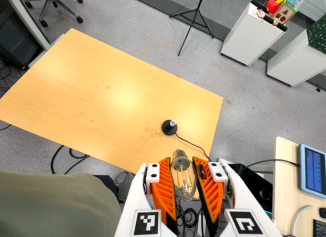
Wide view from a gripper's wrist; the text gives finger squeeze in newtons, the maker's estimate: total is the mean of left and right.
{"total": 18.8, "left": 20.1, "right": 17.5}